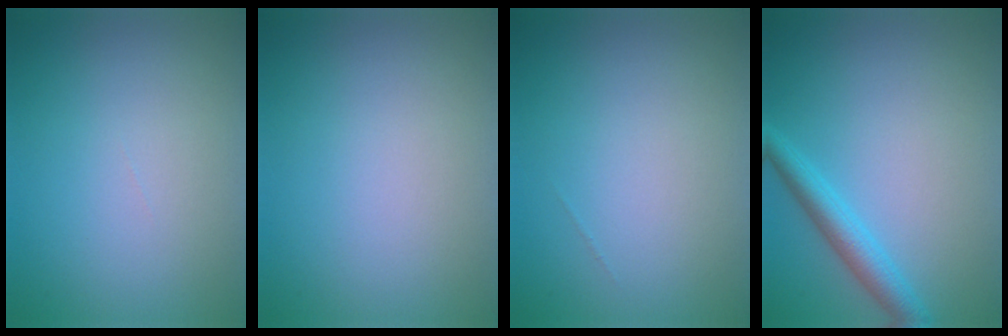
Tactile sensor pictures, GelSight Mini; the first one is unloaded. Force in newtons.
{"total": 0.0}
{"total": 0.0}
{"total": 3.0, "press": 3.0, "slide": 0.0}